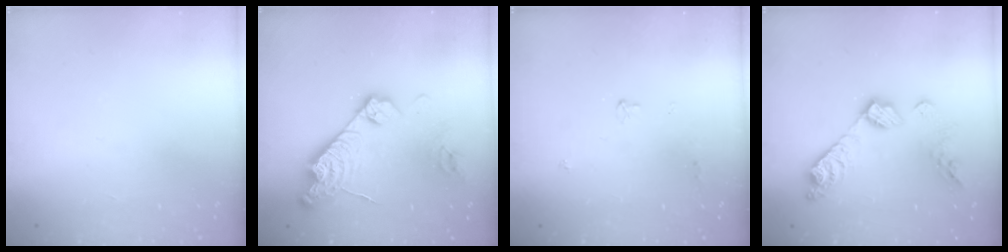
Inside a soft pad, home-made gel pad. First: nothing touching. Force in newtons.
{"total": 16.0, "press": 15.9, "slide": 1.3}
{"total": 3.1, "press": 3.1, "slide": 0.6}
{"total": 13.4, "press": 13.4, "slide": 0.8}